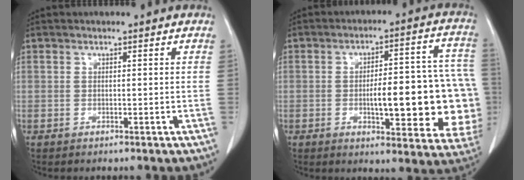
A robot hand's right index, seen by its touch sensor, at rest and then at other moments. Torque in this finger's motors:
{"motor_torque": [1.05, -0.10, 0.38, 0.12]}